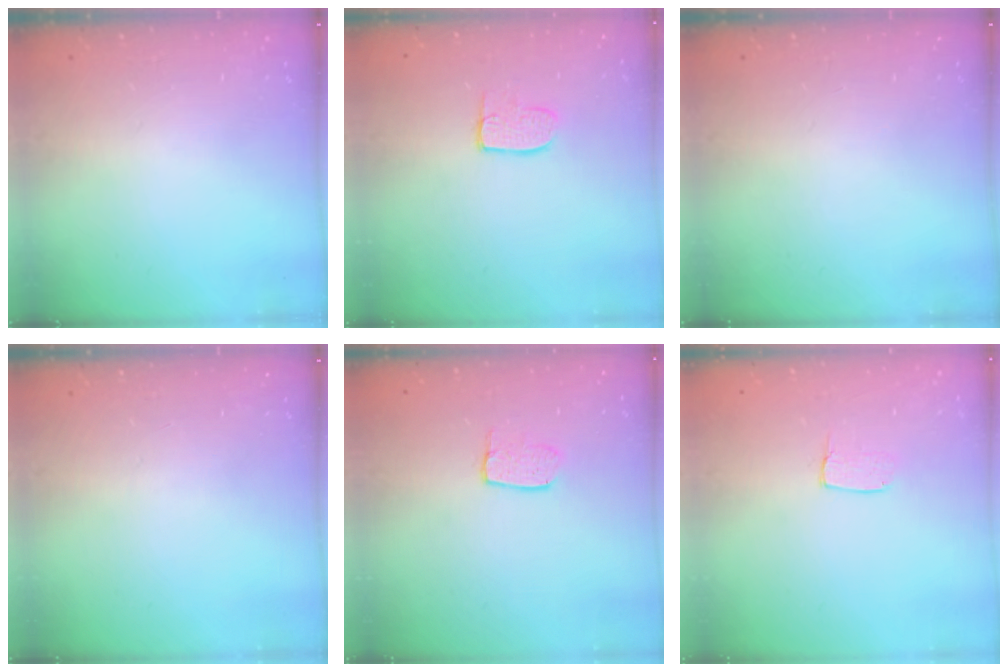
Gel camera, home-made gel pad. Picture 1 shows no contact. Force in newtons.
{"total": 6.7, "press": 6.7, "slide": 0.4}
{"total": 0.0}
{"total": 0.0}
{"total": 5.5, "press": 5.5, "slide": 0.3}
{"total": 4.4, "press": 4.4, "slide": 0.3}